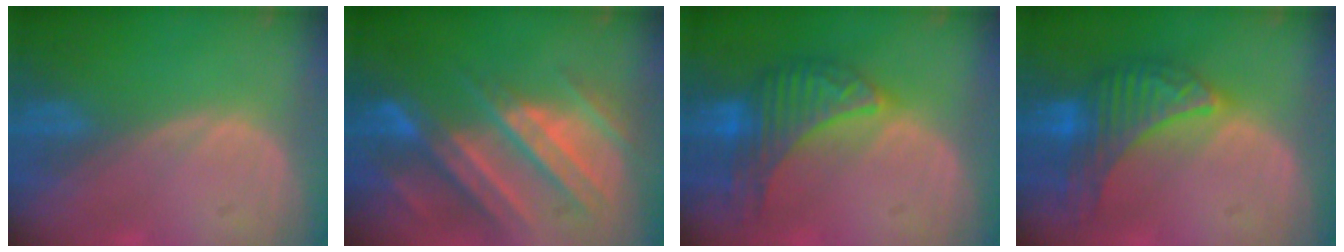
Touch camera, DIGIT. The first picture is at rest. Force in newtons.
{"total": 11.1, "press": 9.8, "slide": 5.2}
{"total": 8.2, "press": 8.2, "slide": 0.4}
{"total": 8.2, "press": 8.2, "slide": 0.5}